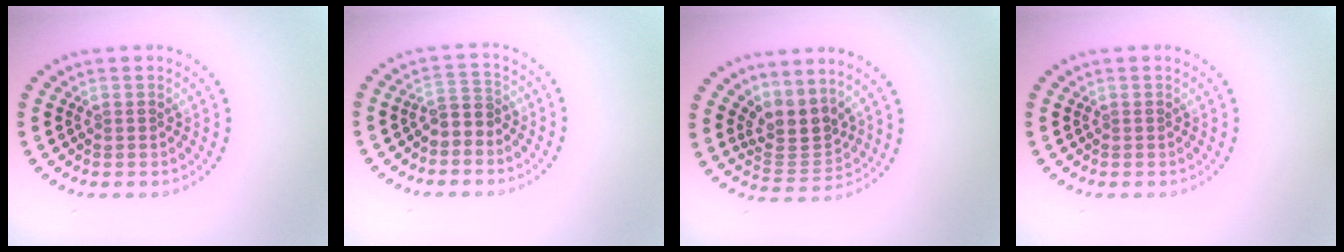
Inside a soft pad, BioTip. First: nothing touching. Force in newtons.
{"total": 1.9, "press": 1.6, "slide": 1.0}
{"total": 3.2, "press": 2.4, "slide": 2.2}
{"total": 0.0}